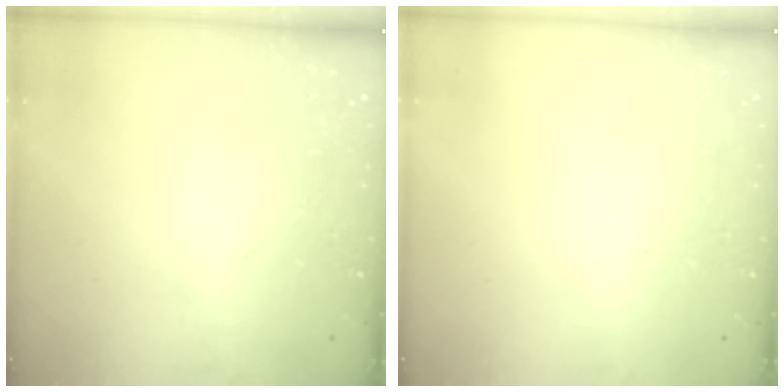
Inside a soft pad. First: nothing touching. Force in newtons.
{"total": 0.0}